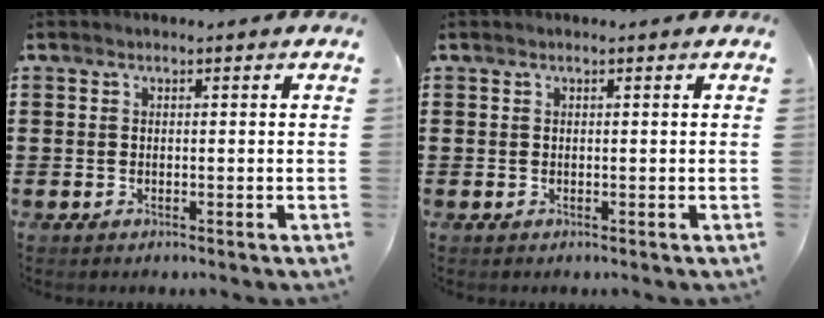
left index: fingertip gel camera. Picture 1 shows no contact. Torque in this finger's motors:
{"motor_torque": [-0.16, 0.15, 0.01, -0.01]}